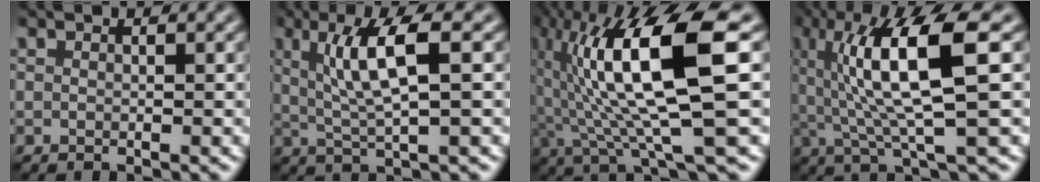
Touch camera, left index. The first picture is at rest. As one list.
[{"total": 5.6, "force": [0.7, 0.8, 5.5], "torque": [-0.099, 0.010, 0.023]}, {"total": 13.0, "force": [1.4, 2.6, 12.6], "torque": [-0.219, 0.010, 0.038]}, {"total": 9.1, "force": [1.5, 1.8, 8.8], "torque": [-0.146, 0.001, 0.036]}]